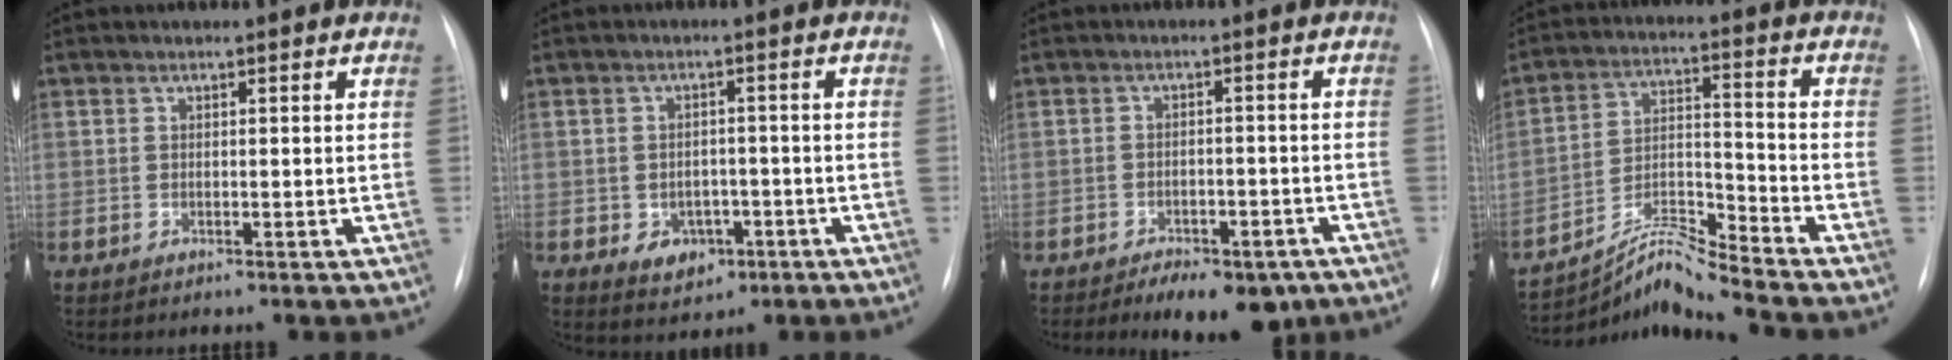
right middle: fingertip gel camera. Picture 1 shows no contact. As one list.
[{"total": 4.8, "force": [-1.8, 3.7, 2.4], "torque": [-0.029, 0.008, -0.015]}, {"total": 9.7, "force": [-7.0, 4.4, 5.1], "torque": [-0.055, 0.010, -0.096]}, {"total": 8.9, "force": [-8.4, -2.2, 1.9], "torque": [-0.040, 0.013, -0.151]}]